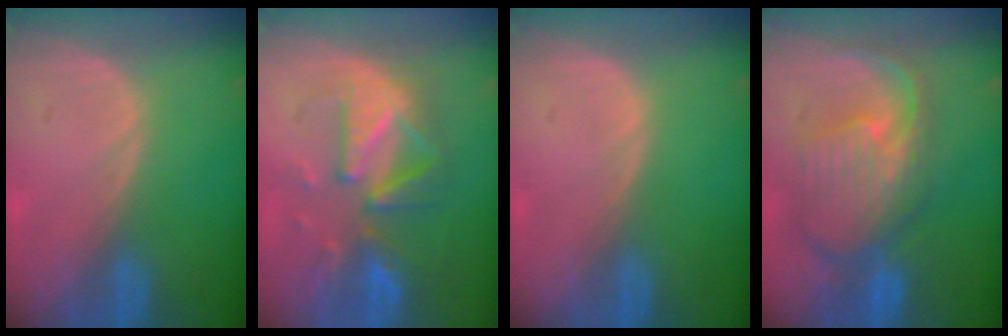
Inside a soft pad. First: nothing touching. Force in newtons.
{"total": 9.5, "press": 9.0, "slide": 3.0}
{"total": 0.0}
{"total": 10.8, "press": 9.6, "slide": 5.0}